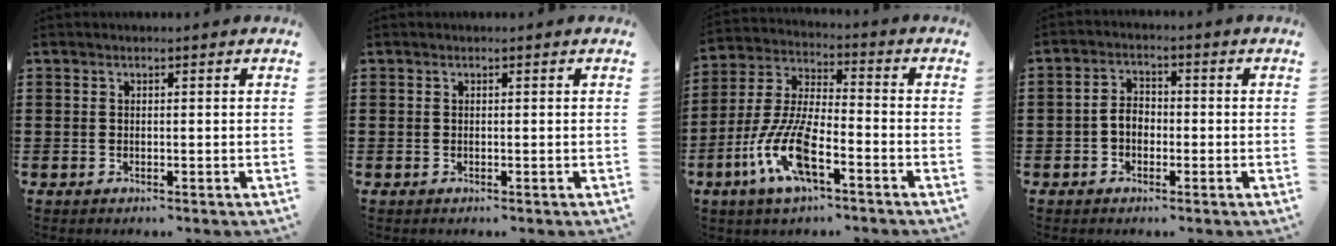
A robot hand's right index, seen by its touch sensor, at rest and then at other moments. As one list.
[{"total": 0.0}, {"total": 10.7, "force": [-5.0, 3.3, 8.8], "torque": [-0.220, -0.016, -0.101]}, {"total": 3.3, "force": [-1.0, 2.3, 2.2], "torque": [-0.059, 0.001, -0.025]}]